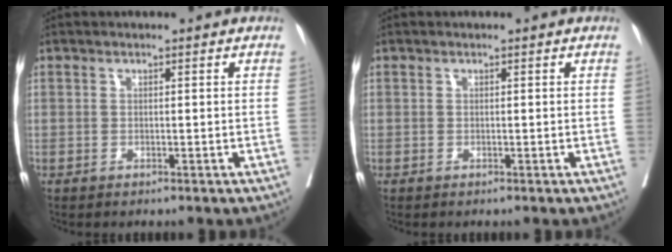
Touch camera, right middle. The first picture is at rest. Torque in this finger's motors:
{"motor_torque": [0.00, 0.00, 0.00, 0.00]}